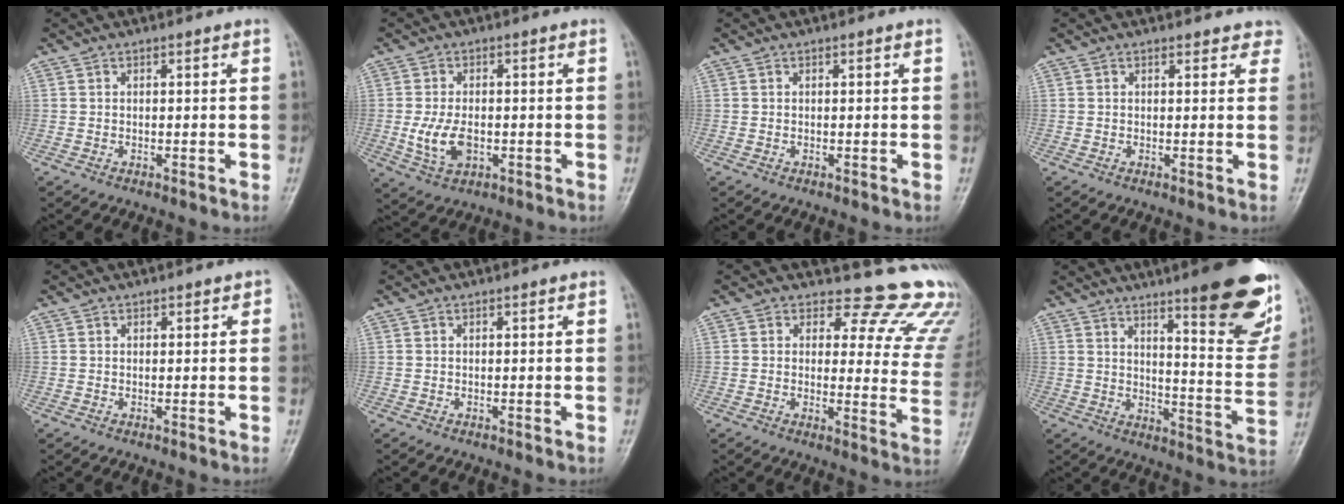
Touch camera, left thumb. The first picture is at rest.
{"total": 6.7, "force": [-1.1, 4.1, 5.2], "torque": [-0.100, -0.003, -0.016]}
{"total": 0.0}
{"total": 3.0, "force": [2.5, 1.5, 0.2], "torque": [0.031, -0.010, 0.011]}
{"total": 1.1, "force": [0.4, 0.8, 0.5], "torque": [0.008, 0.001, 0.001]}
{"total": 0.0}
{"total": 16.1, "force": [13.6, 7.0, 5.1], "torque": [-0.004, -0.109, 0.125]}
{"total": 19.8, "force": [12.5, 3.9, 14.8], "torque": [-0.154, -0.081, 0.173]}